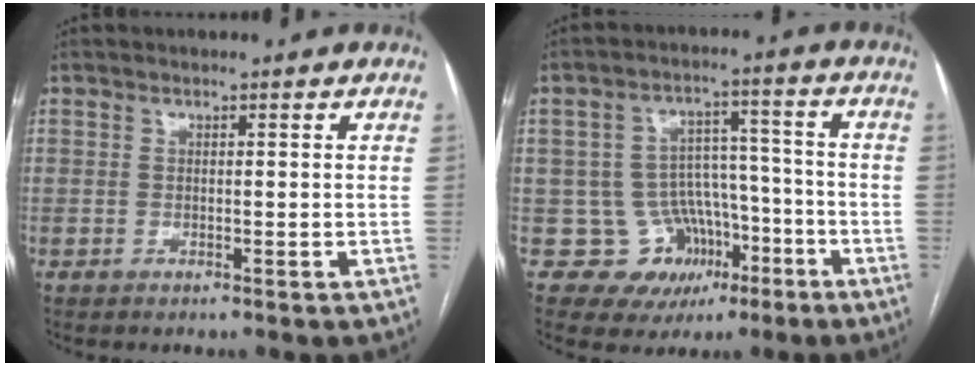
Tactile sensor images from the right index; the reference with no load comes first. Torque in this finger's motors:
{"motor_torque": [-0.22, -0.11, -0.68, -0.19]}